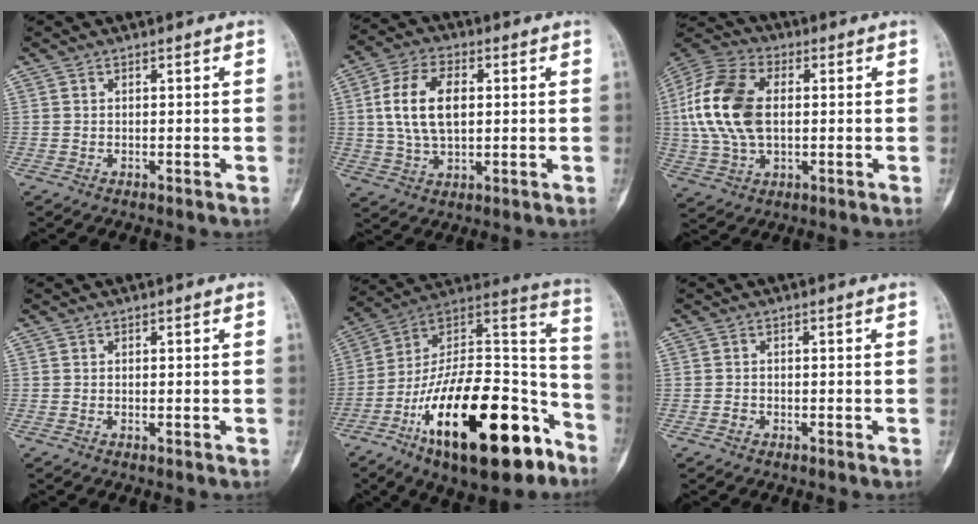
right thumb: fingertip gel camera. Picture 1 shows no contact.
{"total": 12.0, "force": [1.7, 7.0, 9.6], "torque": [-0.173, 0.005, 0.032]}
{"total": 17.3, "force": [1.4, 10.8, 13.5], "torque": [-0.281, 0.014, 0.026]}
{"total": 0.0}
{"total": 32.0, "force": [-15.9, 13.4, 24.4], "torque": [-0.351, 0.083, -0.251]}
{"total": 0.9, "force": [-0.5, 0.7, 0.3], "torque": [-0.004, 0.003, -0.012]}